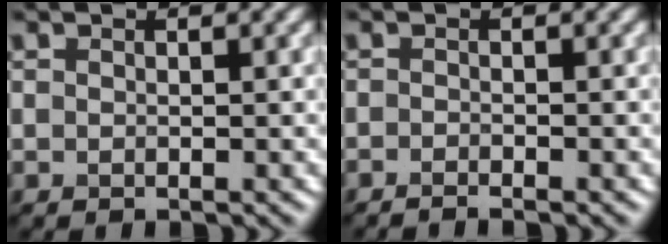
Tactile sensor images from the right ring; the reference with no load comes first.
{"total": 1.0, "force": [-0.9, 0.0, 0.4], "torque": [-0.009, -0.001, -0.017]}